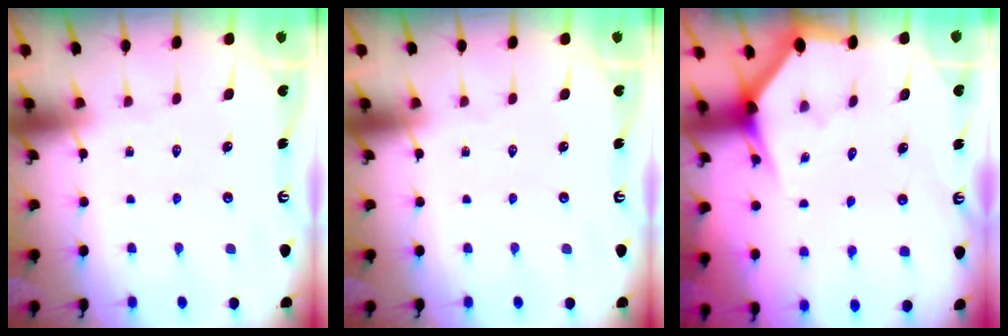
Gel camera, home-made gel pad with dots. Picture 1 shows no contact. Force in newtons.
{"total": 0.0}
{"total": 2.7, "press": 2.7, "slide": 0.1}